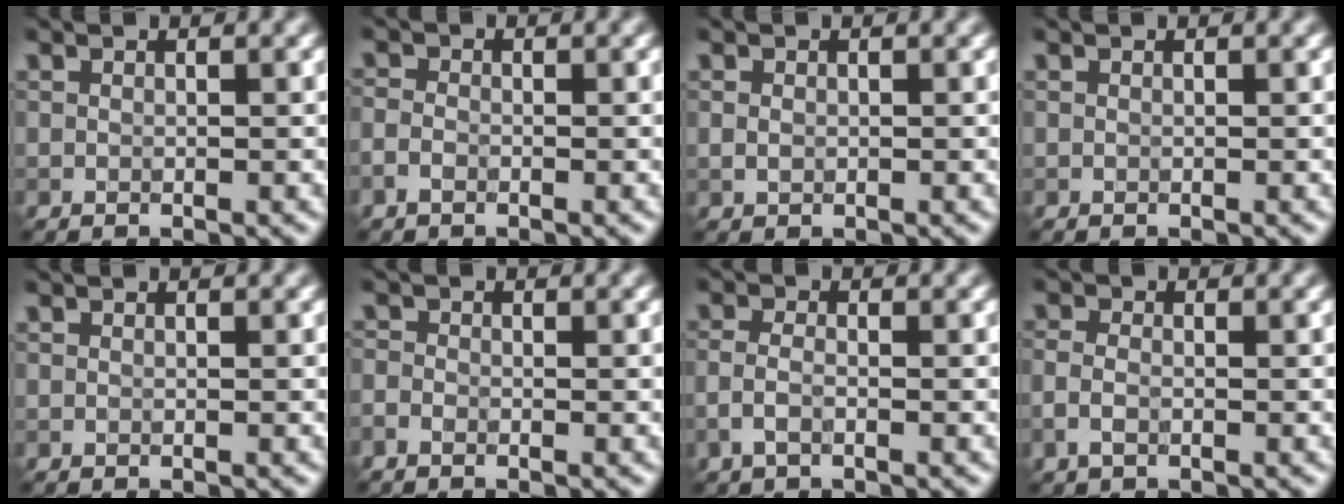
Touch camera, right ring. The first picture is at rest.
{"total": 1.3, "force": [-0.9, 0.7, 0.7], "torque": [-0.013, 0.001, -0.021]}
{"total": 0.9, "force": [0.0, 0.7, 0.5], "torque": [-0.011, -0.001, -0.001]}
{"total": 0.0}
{"total": 0.0}
{"total": 1.1, "force": [-0.8, 0.5, 0.5], "torque": [-0.007, 0.000, -0.022]}
{"total": 1.8, "force": [-0.9, 0.8, 1.4], "torque": [-0.030, 0.002, -0.024]}
{"total": 1.8, "force": [-0.7, 1.0, 1.2], "torque": [-0.027, 0.000, -0.020]}